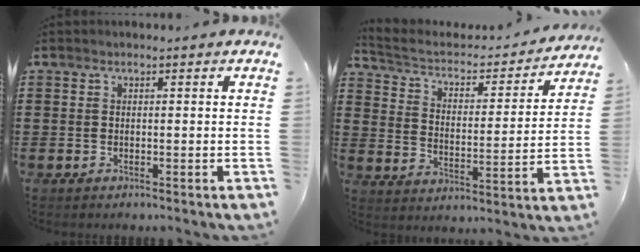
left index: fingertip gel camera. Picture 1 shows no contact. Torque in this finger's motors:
{"motor_torque": [1.04, -1.10, 0.21, -0.01]}